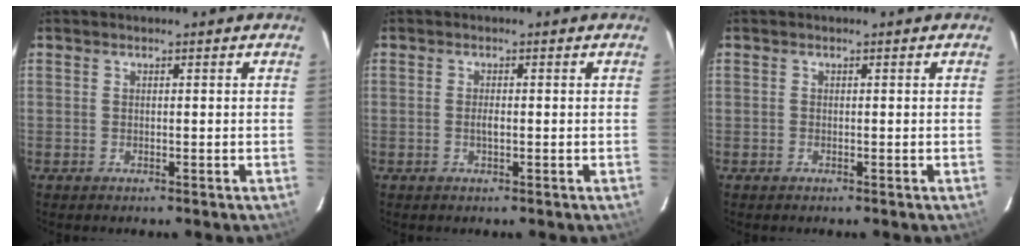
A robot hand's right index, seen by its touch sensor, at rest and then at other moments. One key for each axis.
{"total": 1.3, "fx": -0.2, "fy": 0.5, "fz": 1.2, "tx": -0.024, "ty": 0.000, "tz": -0.005}
{"total": 0.0}